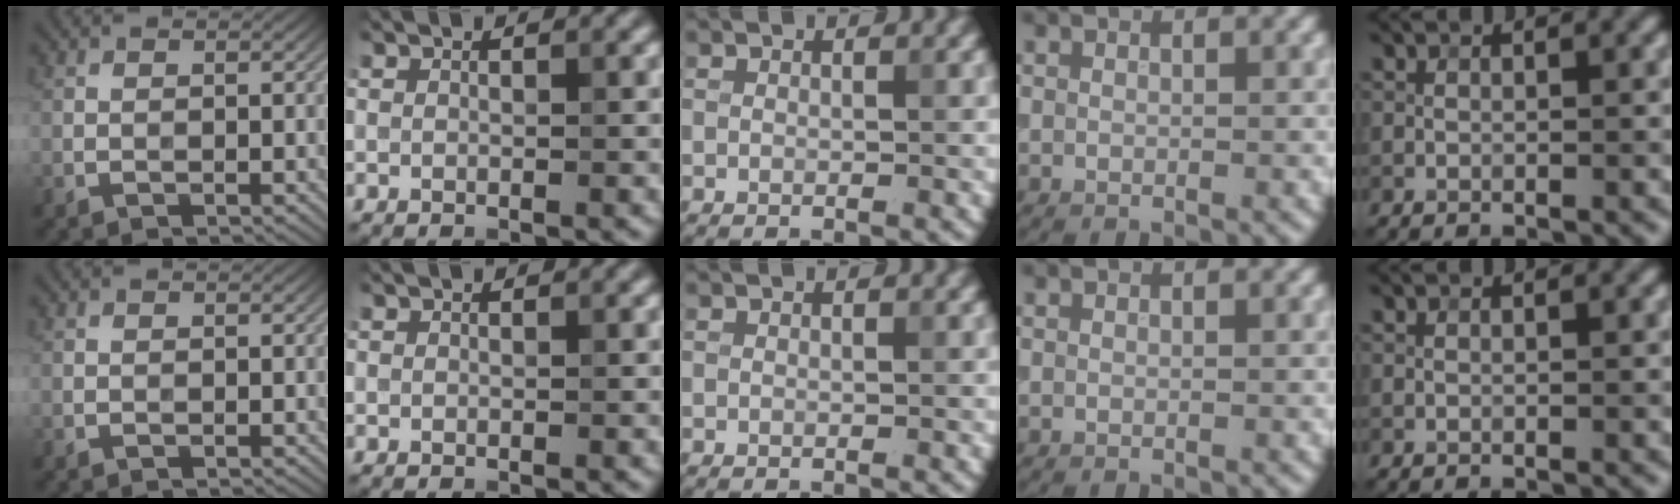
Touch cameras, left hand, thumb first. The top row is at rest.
{}